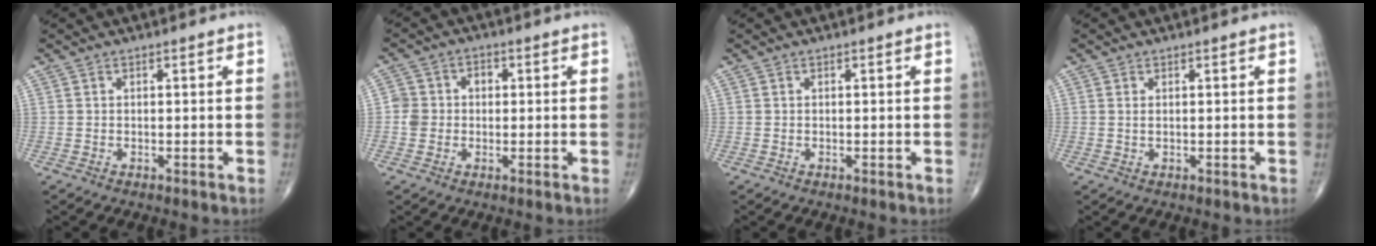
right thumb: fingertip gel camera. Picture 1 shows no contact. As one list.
[{"total": 4.9, "force": [-0.2, 4.5, 1.9], "torque": [-0.020, 0.020, -0.008]}, {"total": 0.0}, {"total": 0.6, "force": [0.2, 0.2, 0.5], "torque": [-0.013, 0.000, 0.006]}]